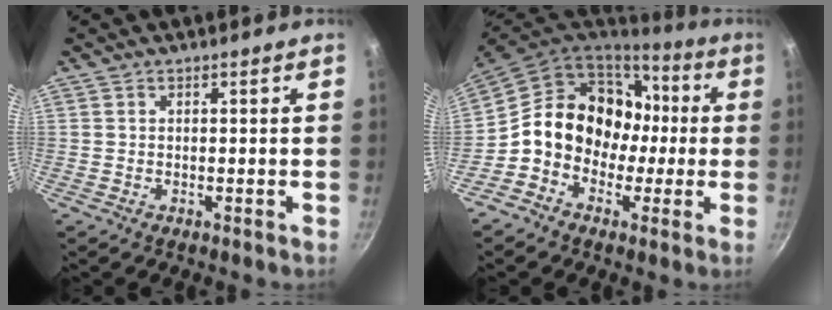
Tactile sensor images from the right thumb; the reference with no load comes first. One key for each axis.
{"total": 17.0, "fx": -0.4, "fy": 14.1, "fz": 9.5, "tx": -0.112, "ty": 0.058, "tz": -0.018}